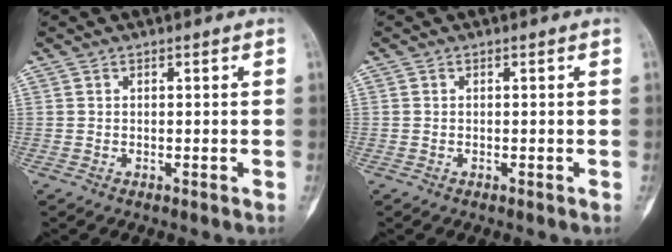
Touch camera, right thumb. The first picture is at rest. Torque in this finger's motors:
{"motor_torque": [0.02, 0.02, 0.01, 0.01, 0.00]}